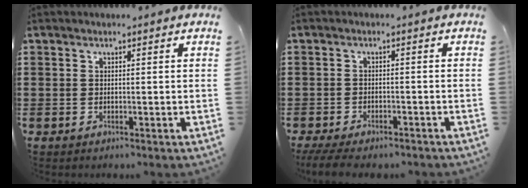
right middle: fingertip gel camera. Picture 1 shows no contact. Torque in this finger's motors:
{"motor_torque": [0.90, -0.15, 0.24, 0.16]}